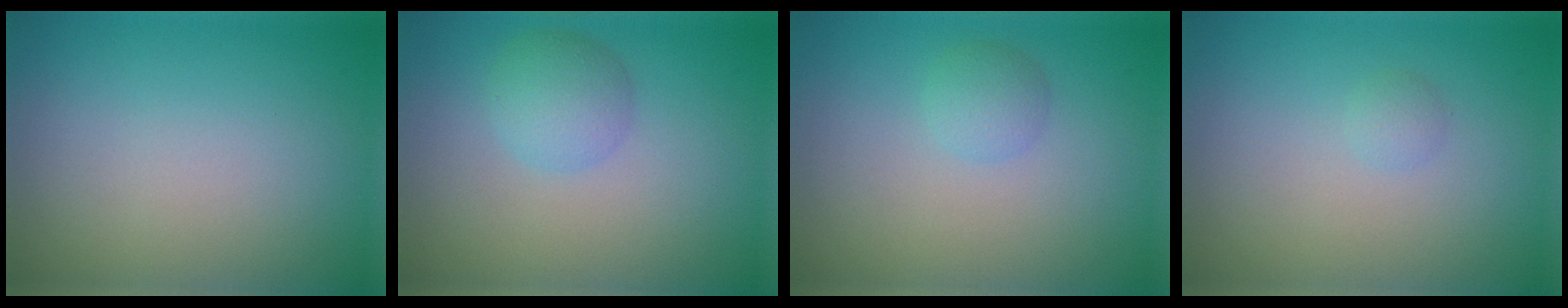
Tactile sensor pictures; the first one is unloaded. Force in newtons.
{"total": 2.8, "press": 2.8, "slide": 0.1}
{"total": 1.5, "press": 1.5, "slide": 0.0}
{"total": 0.8, "press": 0.8, "slide": 0.0}